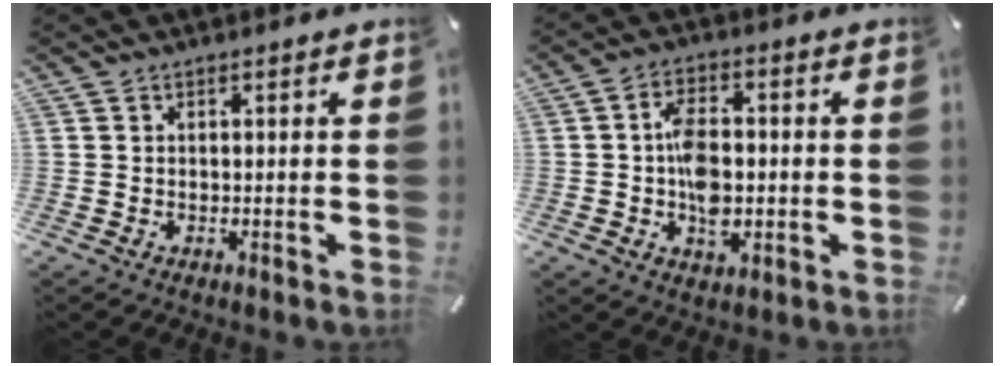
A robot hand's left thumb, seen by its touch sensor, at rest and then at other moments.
{"total": 8.7, "force": [-0.9, 5.4, 6.8], "torque": [-0.121, 0.001, -0.016]}